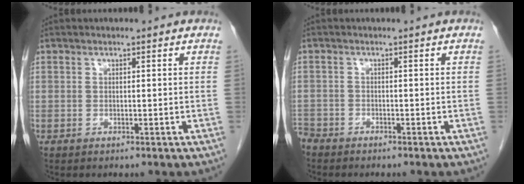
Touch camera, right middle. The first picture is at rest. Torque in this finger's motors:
{"motor_torque": [0.39, -0.32, 0.33, 0.07]}